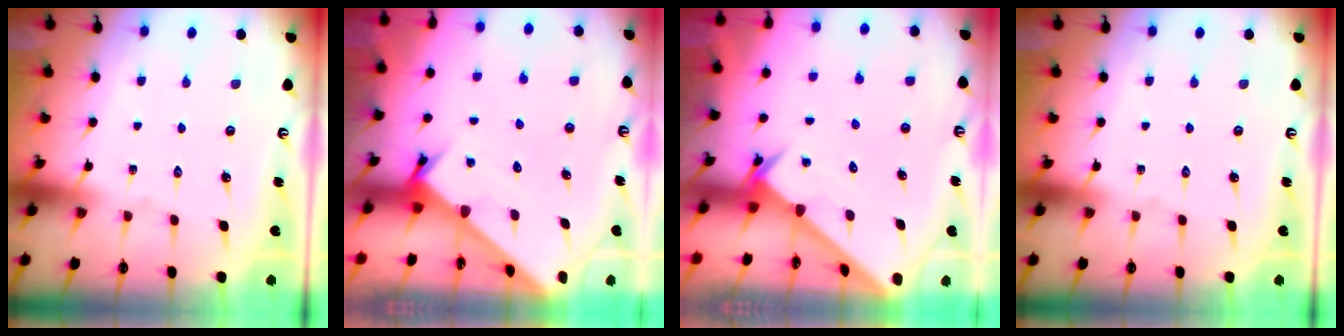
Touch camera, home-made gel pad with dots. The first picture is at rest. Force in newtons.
{"total": 2.3, "press": 2.3, "slide": 0.0}
{"total": 2.5, "press": 2.5, "slide": 0.2}
{"total": 0.0}